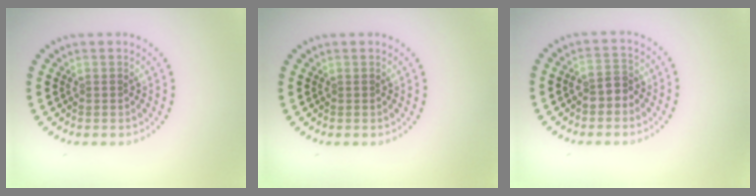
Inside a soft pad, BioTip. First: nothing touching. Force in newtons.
{"total": 0.0}
{"total": 2.1, "press": 2.0, "slide": 0.8}